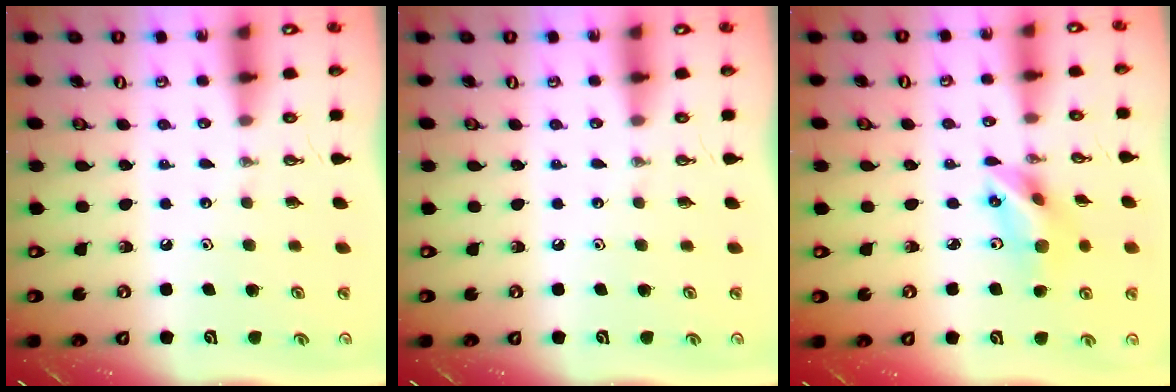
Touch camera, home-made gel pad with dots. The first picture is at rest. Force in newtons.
{"total": 0.0}
{"total": 10.5, "press": 10.2, "slide": 2.8}